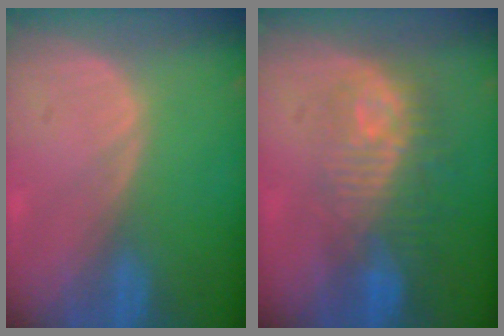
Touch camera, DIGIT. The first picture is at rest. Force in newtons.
{"total": 9.7, "press": 8.7, "slide": 4.3}